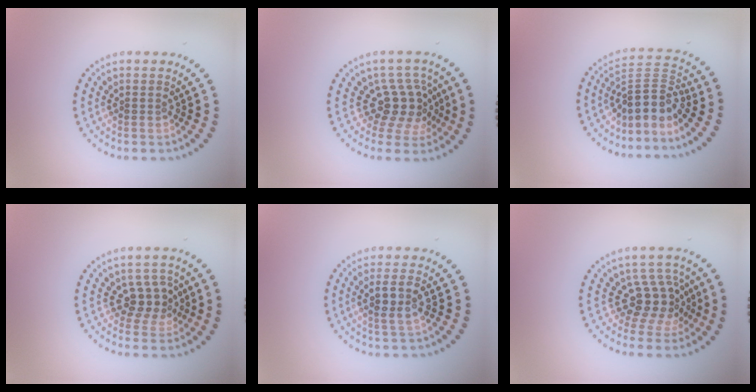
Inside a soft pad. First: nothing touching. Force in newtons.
{"total": 3.6, "press": 2.7, "slide": 2.5}
{"total": 3.9, "press": 2.6, "slide": 2.9}
{"total": 2.8, "press": 2.6, "slide": 1.2}
{"total": 2.6, "press": 2.4, "slide": 1.0}
{"total": 3.7, "press": 2.7, "slide": 2.5}